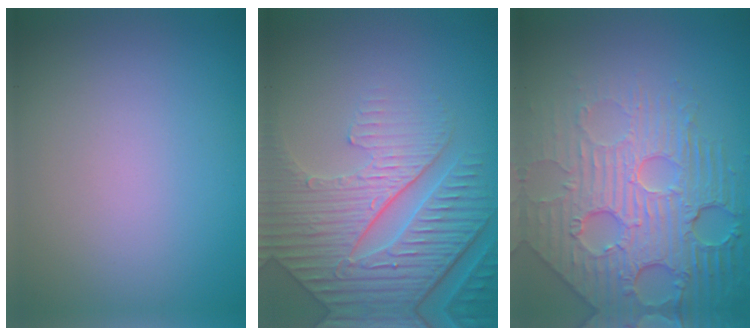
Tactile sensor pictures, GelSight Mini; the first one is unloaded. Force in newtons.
{"total": 6.9, "press": 5.7, "slide": 3.9}
{"total": 7.8, "press": 5.6, "slide": 5.4}